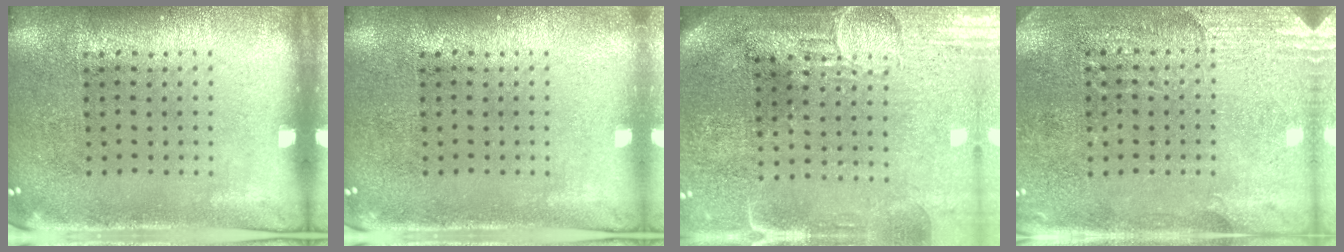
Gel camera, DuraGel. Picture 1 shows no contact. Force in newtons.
{"total": 0.6, "press": 0.6, "slide": 0.1}
{"total": 3.9, "press": 3.4, "slide": 1.8}
{"total": 2.8, "press": 2.6, "slide": 1.0}